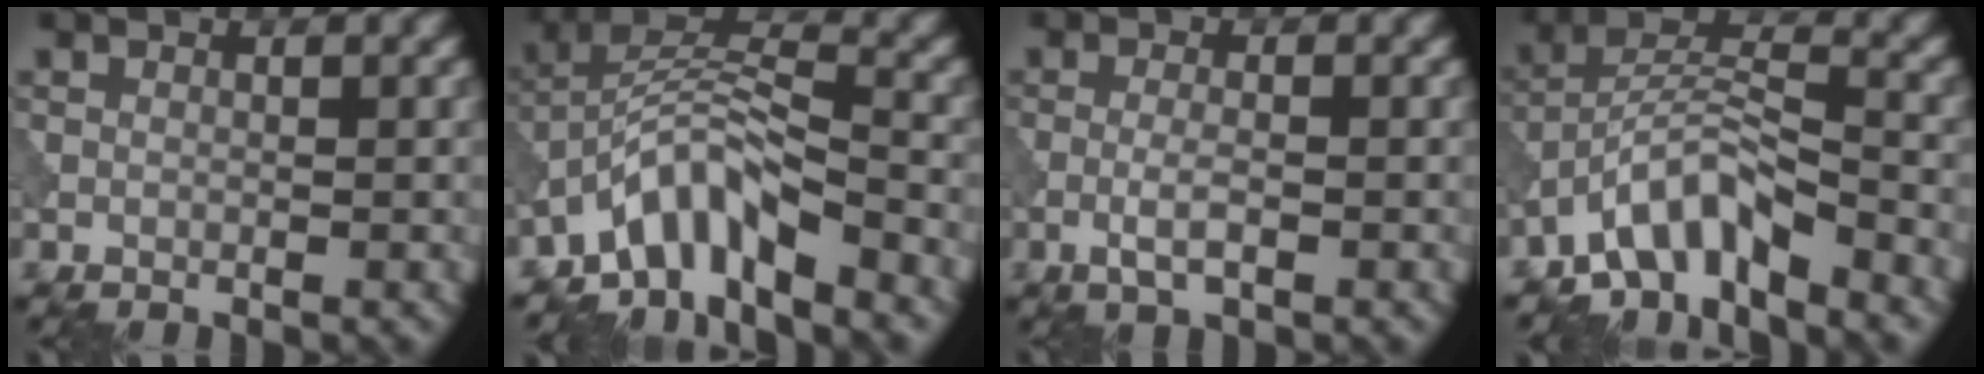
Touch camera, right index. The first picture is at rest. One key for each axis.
{"total": 6.8, "fx": -5.0, "fy": 2.2, "fz": 4.1, "tx": -0.061, "ty": 0.011, "tz": -0.100}
{"total": 2.2, "fx": -0.8, "fy": 0.6, "fz": 1.9, "tx": -0.039, "ty": 0.001, "tz": -0.020}
{"total": 5.9, "fx": -4.7, "fy": 1.7, "fz": 3.2, "tx": -0.050, "ty": 0.010, "tz": -0.093}